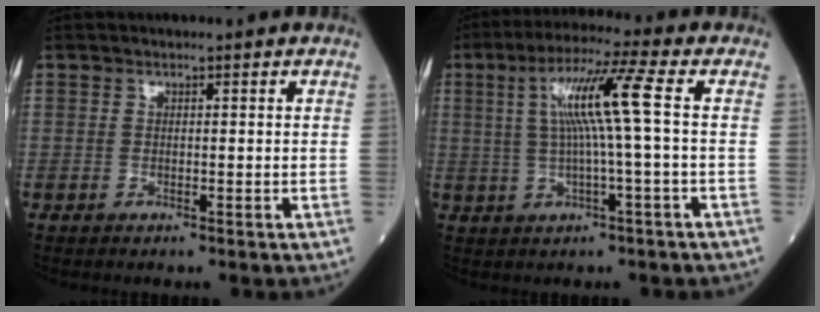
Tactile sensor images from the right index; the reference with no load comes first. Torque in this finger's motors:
{"motor_torque": [1.51, 0.45, 0.76, 0.21]}